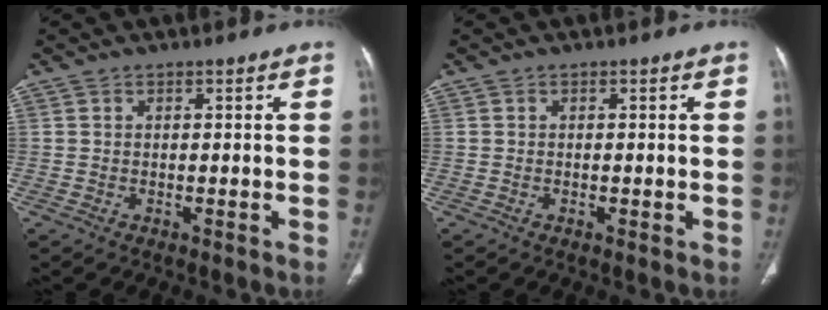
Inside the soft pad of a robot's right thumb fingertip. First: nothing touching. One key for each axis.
{"total": 0.8, "fx": -0.2, "fy": 0.3, "fz": 0.7, "tx": -0.009, "ty": -0.001, "tz": -0.005}